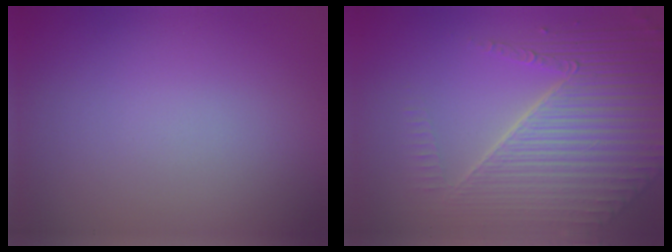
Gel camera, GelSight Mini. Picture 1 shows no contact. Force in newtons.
{"total": 7.8, "press": 5.6, "slide": 5.4}